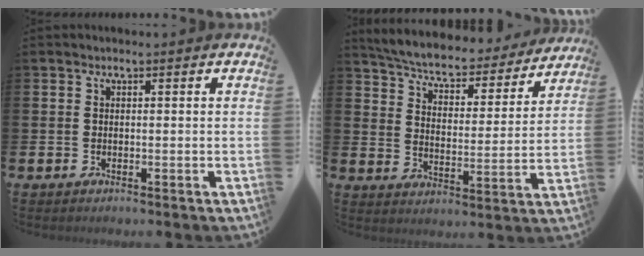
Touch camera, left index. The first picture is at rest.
{"total": 6.0, "force": [5.6, 1.2, 1.9], "torque": [-0.065, -0.044, 0.090]}